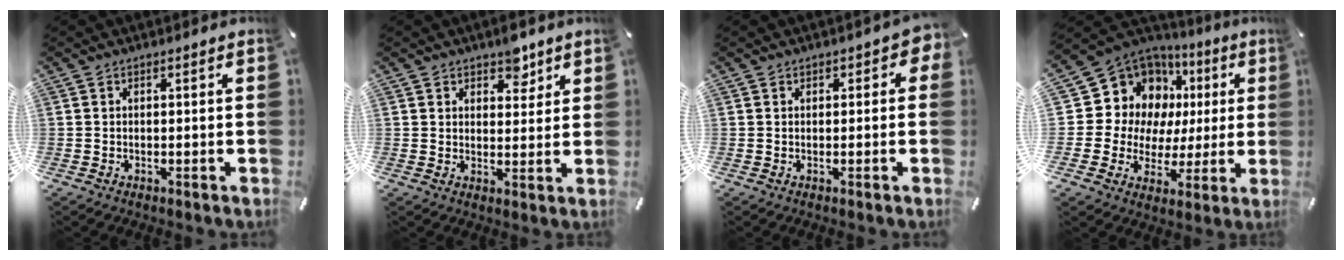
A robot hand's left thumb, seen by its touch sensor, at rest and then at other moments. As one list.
[{"total": 5.7, "force": [4.0, 3.5, 1.9], "torque": [-0.001, -0.022, 0.064]}, {"total": 1.9, "force": [0.5, 1.5, 1.0], "torque": [-0.002, 0.000, 0.004]}, {"total": 14.6, "force": [5.7, 12.5, 4.7], "torque": [-0.080, -0.054, 0.124]}]